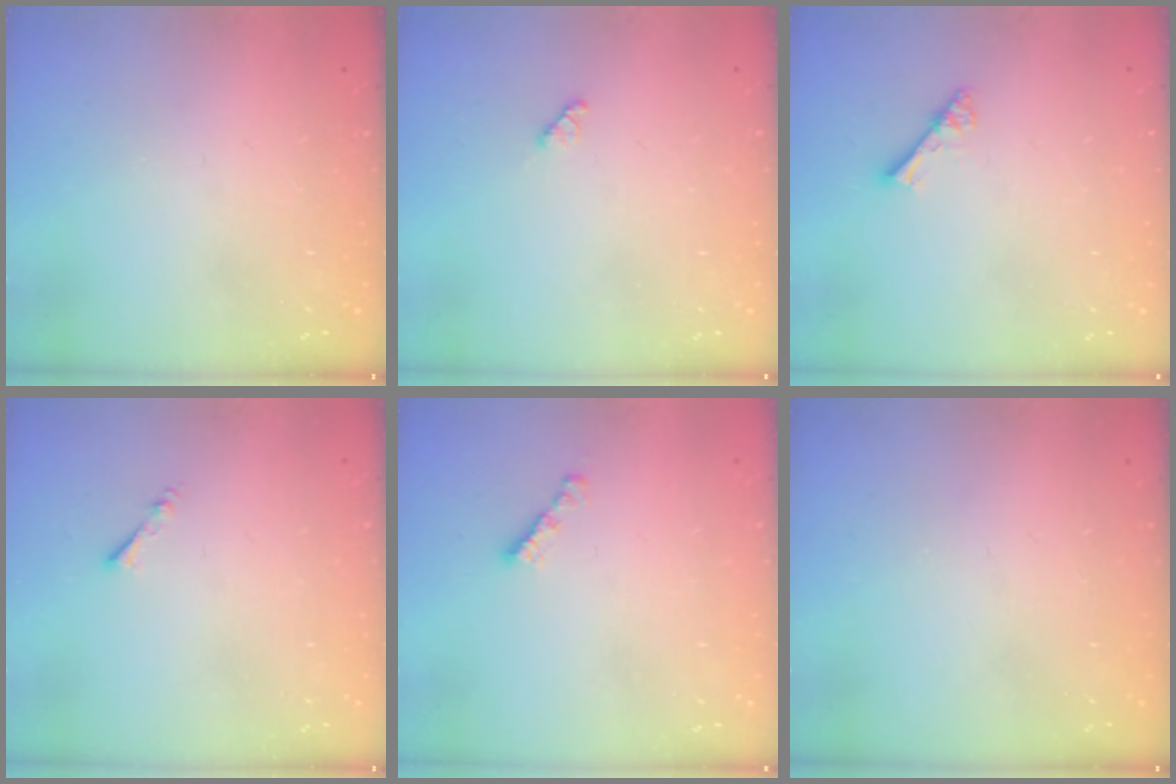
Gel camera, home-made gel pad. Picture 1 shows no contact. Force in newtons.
{"total": 2.9, "press": 2.9, "slide": 0.3}
{"total": 2.8, "press": 2.8, "slide": 0.3}
{"total": 1.3, "press": 1.2, "slide": 0.3}
{"total": 2.3, "press": 2.3, "slide": 0.2}
{"total": 0.0}